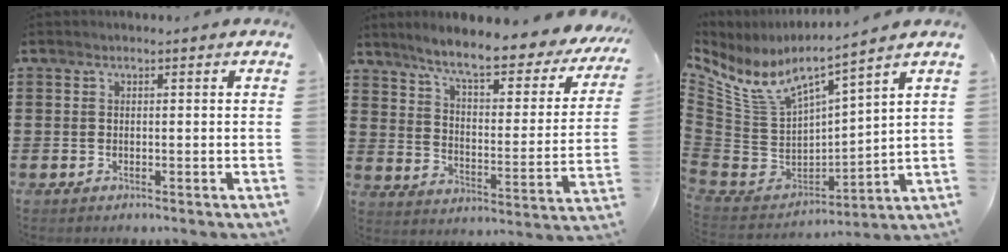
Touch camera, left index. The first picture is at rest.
{"total": 8.0, "force": [6.5, 0.3, 4.7], "torque": [-0.107, -0.043, 0.102]}
{"total": 6.6, "force": [4.9, 1.6, 4.0], "torque": [-0.104, -0.047, 0.083]}